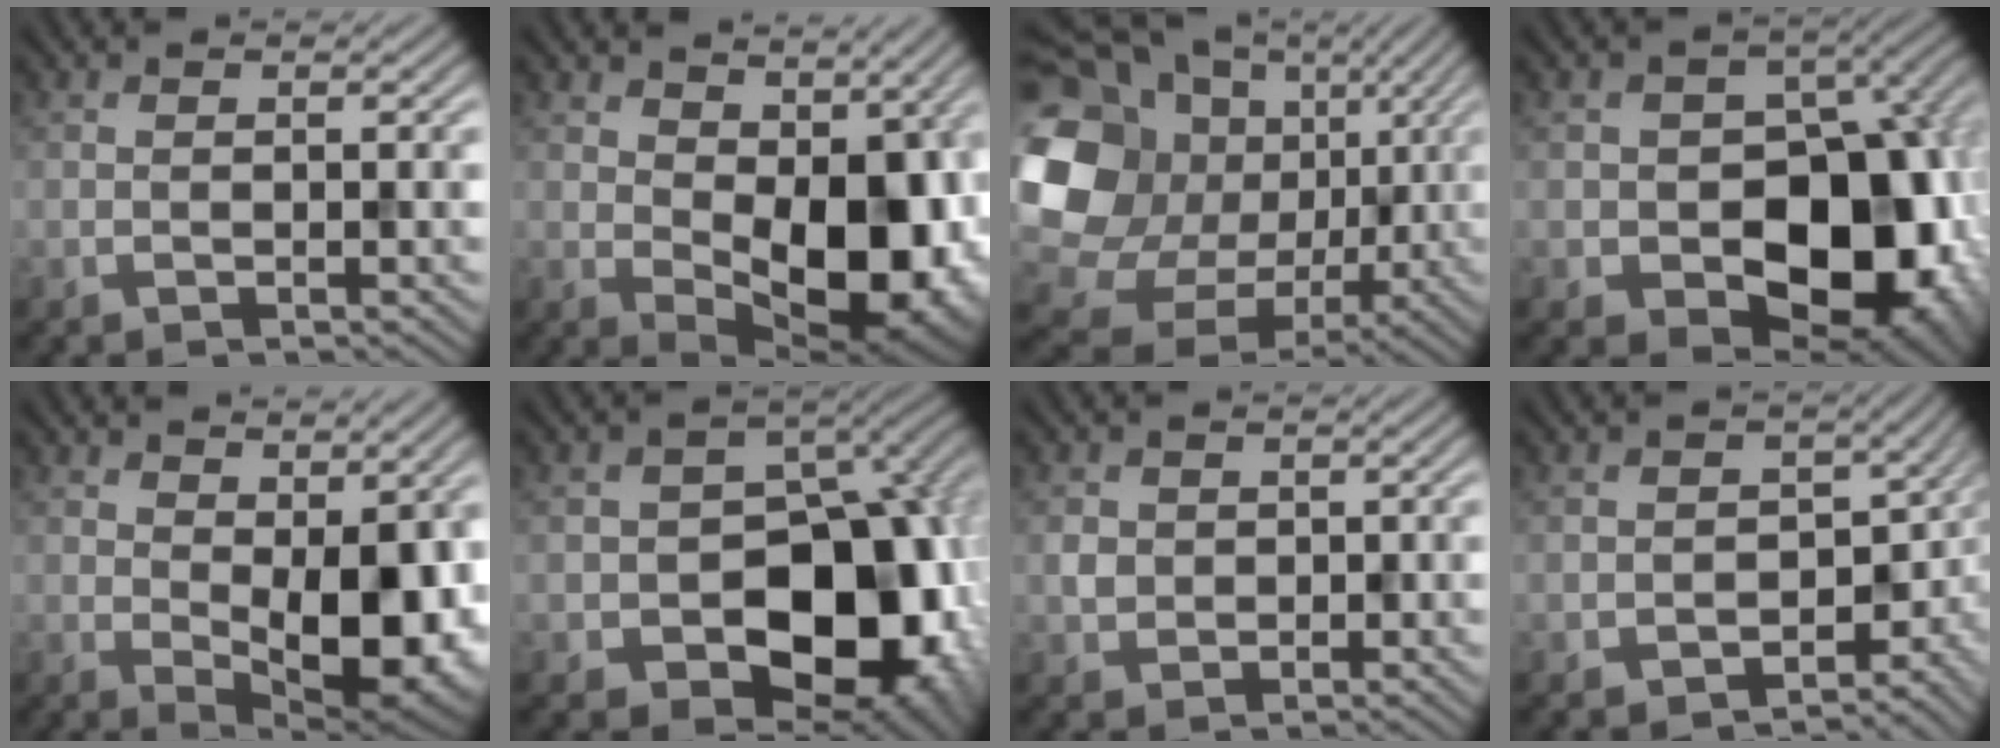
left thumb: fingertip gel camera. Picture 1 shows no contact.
{"total": 13.2, "force": [0.8, 7.8, 10.5], "torque": [-0.139, -0.016, 0.019]}
{"total": 21.6, "force": [0.6, 19.2, 9.9], "torque": [-0.279, -0.006, 0.019]}
{"total": 14.8, "force": [-3.5, 10.6, 9.7], "torque": [-0.116, -0.031, -0.041]}
{"total": 10.2, "force": [0.3, 5.2, 8.8], "torque": [-0.123, -0.013, 0.013]}
{"total": 16.9, "force": [-4.9, 12.3, 10.5], "torque": [-0.111, -0.023, -0.078]}
{"total": 2.0, "force": [-0.2, 2.0, 0.1], "torque": [-0.008, -0.006, -0.007]}
{"total": 5.4, "force": [-2.5, 3.8, 3.0], "torque": [-0.029, -0.029, -0.033]}